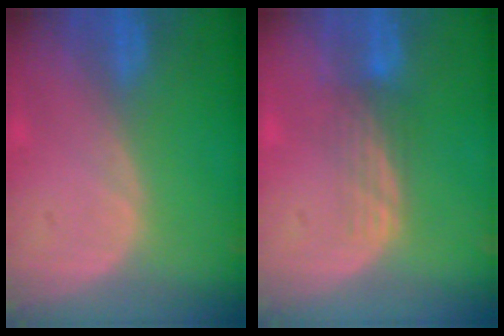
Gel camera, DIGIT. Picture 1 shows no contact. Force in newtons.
{"total": 3.6, "press": 2.9, "slide": 2.2}